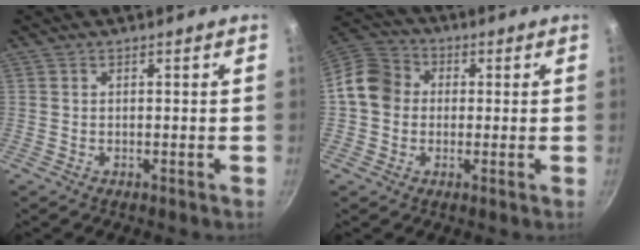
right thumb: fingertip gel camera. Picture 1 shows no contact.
{"total": 9.3, "force": [0.0, 8.3, 4.4], "torque": [-0.049, 0.025, -0.023]}